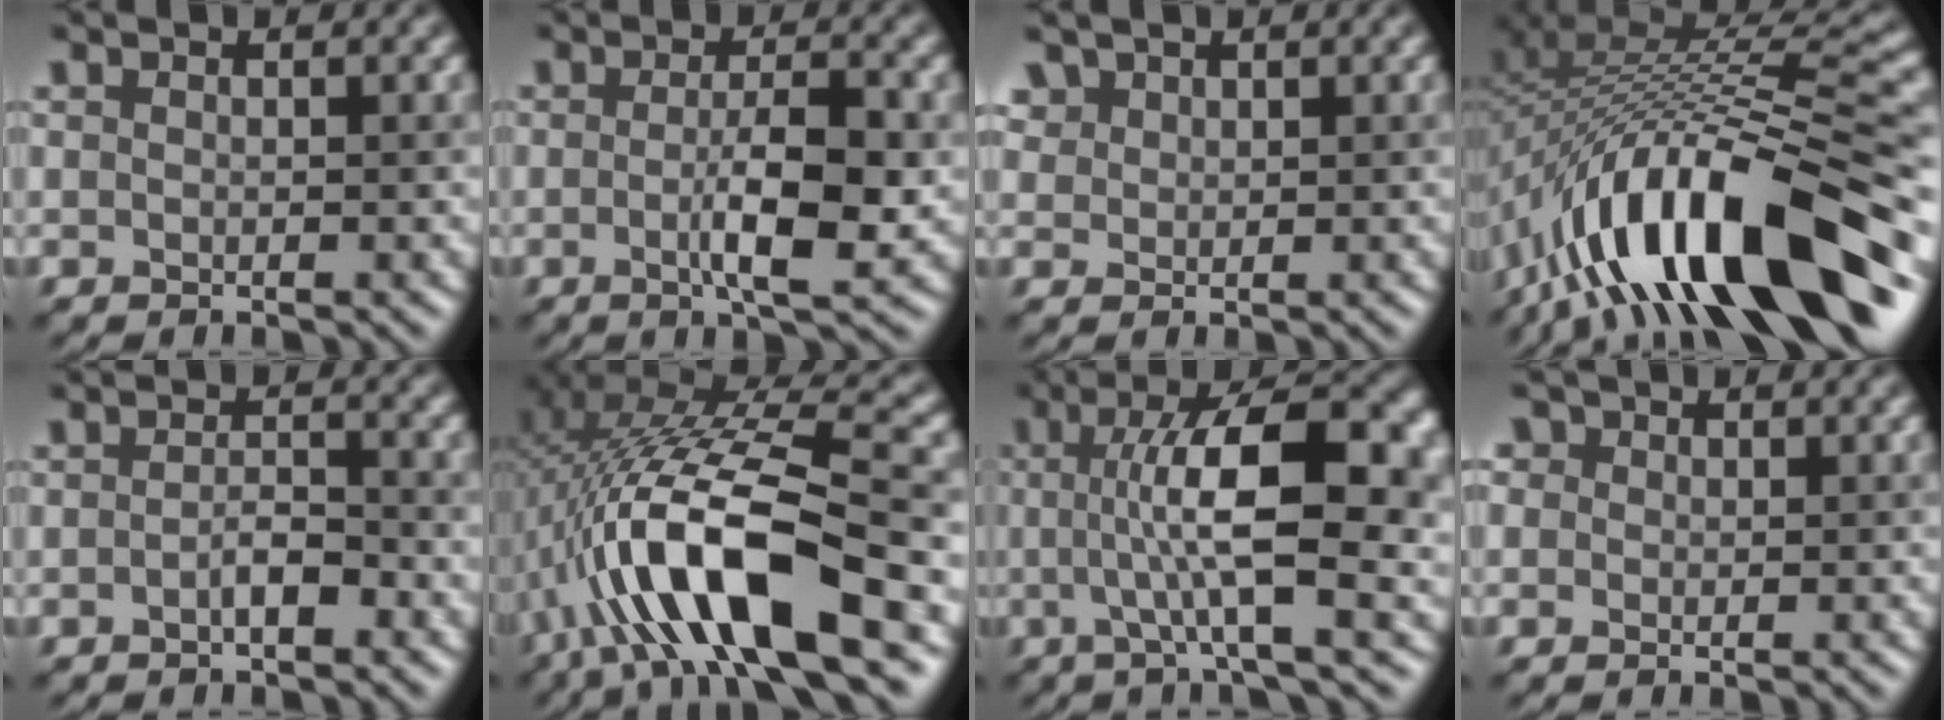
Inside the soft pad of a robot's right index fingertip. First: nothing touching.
{"total": 5.2, "force": [-0.6, 1.2, 5.0], "torque": [-0.086, -0.002, -0.011]}
{"total": 2.1, "force": [1.6, 1.4, 0.4], "torque": [-0.018, -0.006, 0.041]}
{"total": 15.4, "force": [-7.5, 5.0, 12.4], "torque": [-0.215, 0.016, -0.123]}
{"total": 1.6, "force": [-0.8, 0.5, 1.4], "torque": [-0.028, 0.004, -0.016]}
{"total": 12.7, "force": [-3.2, 4.0, 11.7], "torque": [-0.226, 0.010, -0.060]}
{"total": 10.4, "force": [0.5, 2.6, 10.1], "torque": [-0.144, 0.013, 0.004]}
{"total": 2.3, "force": [1.1, 1.9, 0.7], "torque": [-0.010, 0.015, -0.008]}